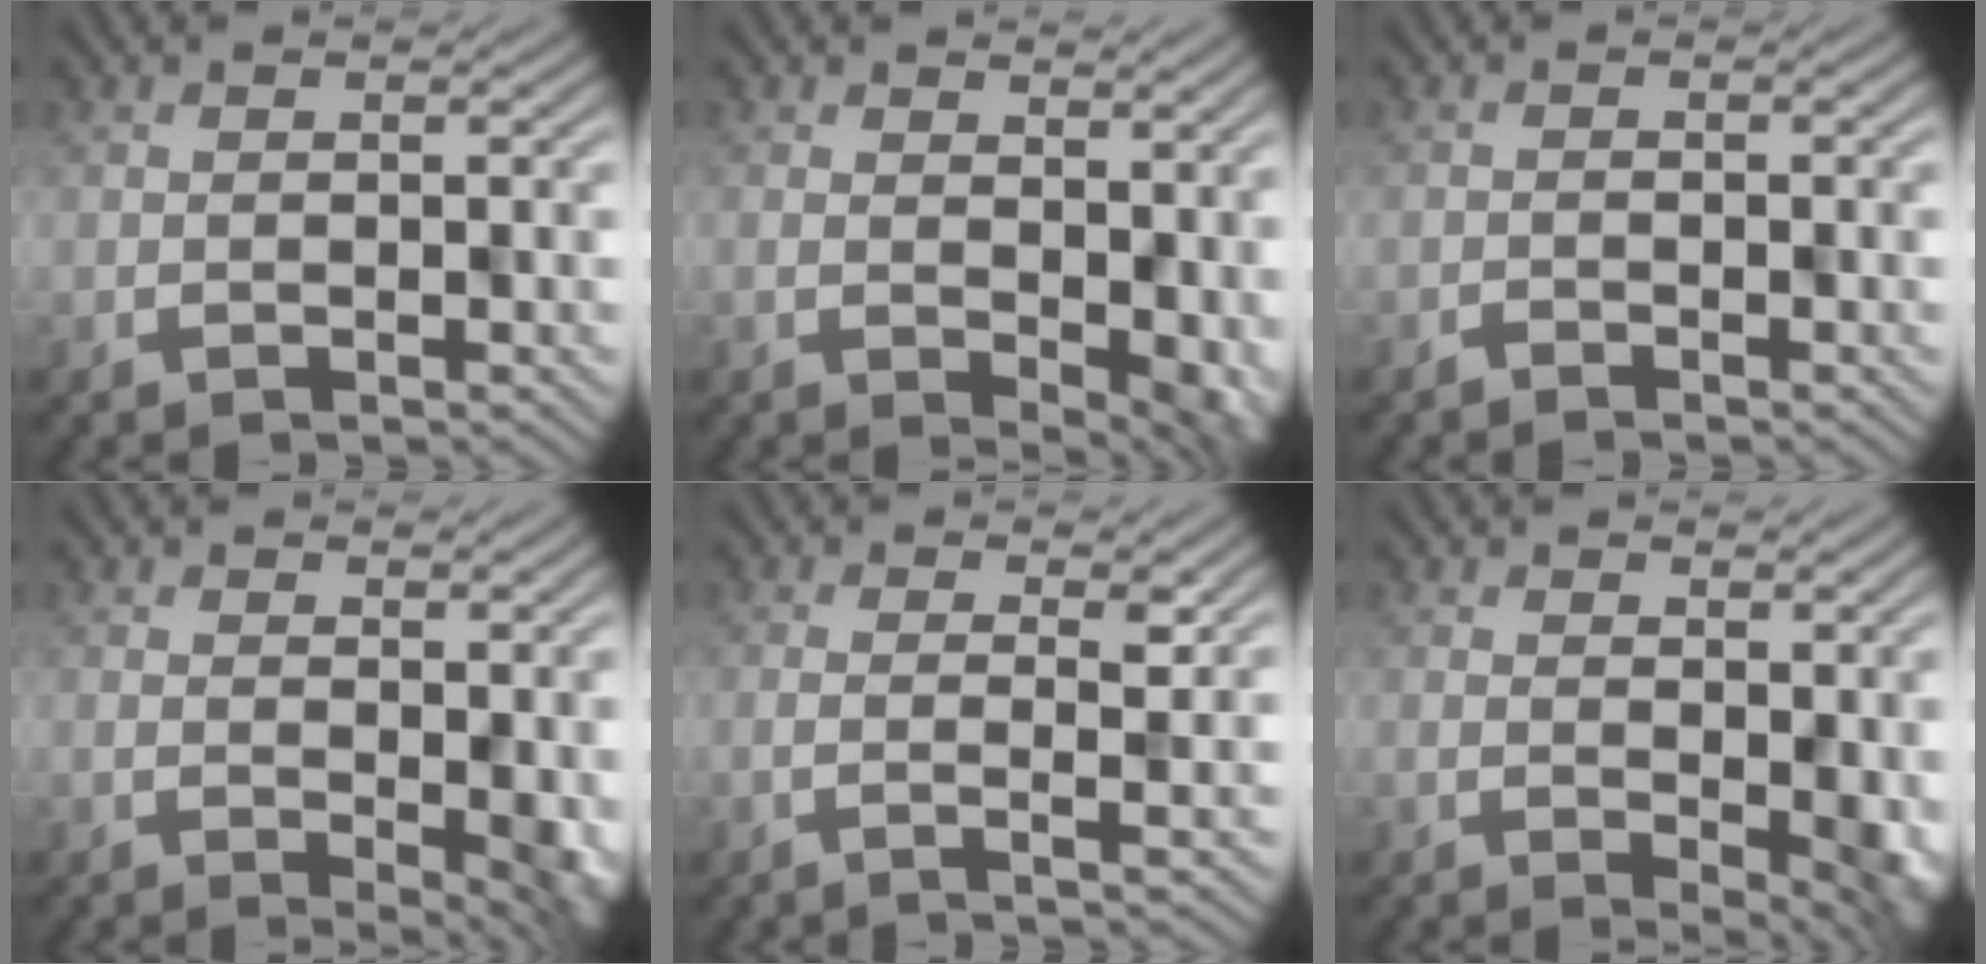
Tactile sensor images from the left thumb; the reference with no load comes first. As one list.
[{"total": 5.1, "force": [-0.4, 2.9, 4.2], "torque": [-0.060, -0.018, 0.015]}, {"total": 0.8, "force": [-0.8, 0.1, 0.1], "torque": [-0.003, -0.001, -0.015]}, {"total": 4.3, "force": [-0.4, 1.7, 3.9], "torque": [-0.055, -0.012, 0.012]}, {"total": 1.8, "force": [0.3, 0.1, 1.8], "torque": [-0.017, 0.002, -0.015]}, {"total": 4.9, "force": [-0.4, 2.3, 4.3], "torque": [-0.062, -0.017, 0.015]}]